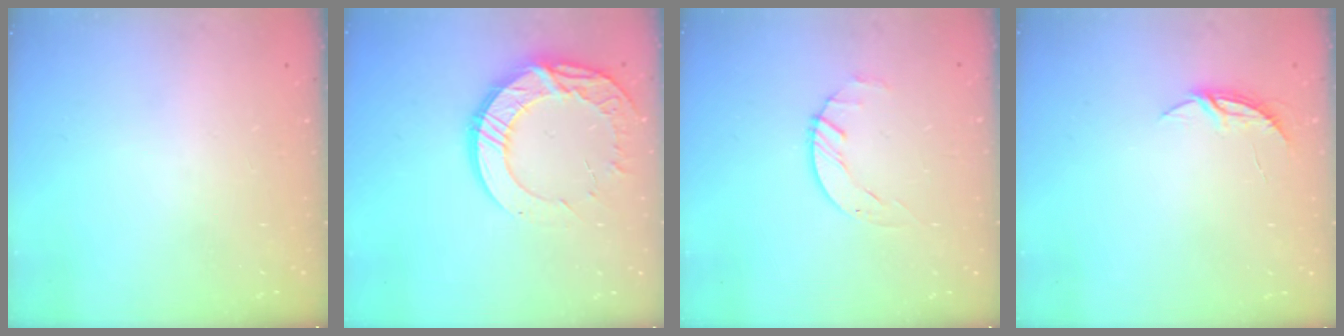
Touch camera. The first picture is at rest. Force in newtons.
{"total": 15.4, "press": 15.3, "slide": 1.6}
{"total": 1.8, "press": 1.8, "slide": 0.3}
{"total": 4.6, "press": 4.6, "slide": 0.4}